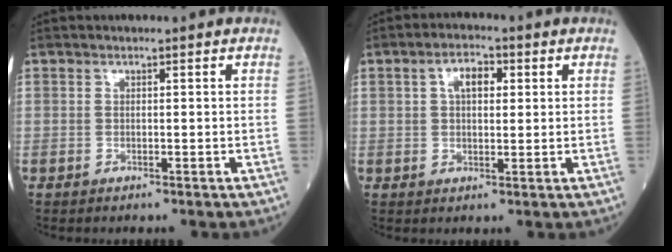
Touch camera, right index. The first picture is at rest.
{"total": 4.5, "force": [1.4, 2.3, 3.7], "torque": [-0.068, 0.013, 0.024]}